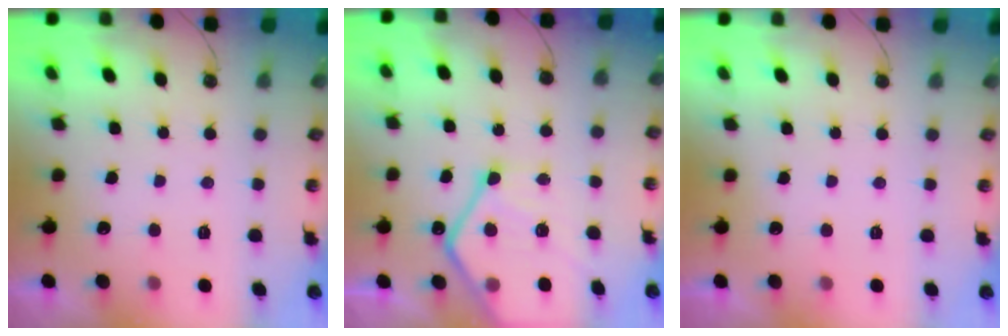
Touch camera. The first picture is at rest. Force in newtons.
{"total": 14.6, "press": 14.6, "slide": 0.6}
{"total": 0.0}